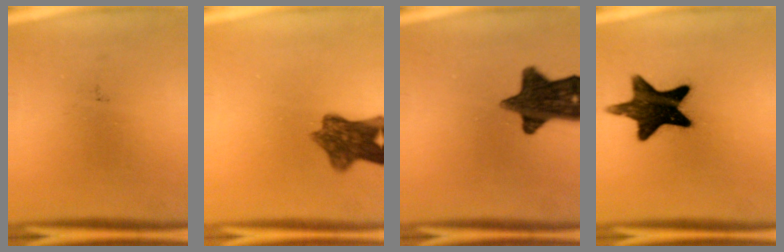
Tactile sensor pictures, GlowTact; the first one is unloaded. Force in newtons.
{"total": 7.8}
{"total": 13.4}
{"total": 15.6}